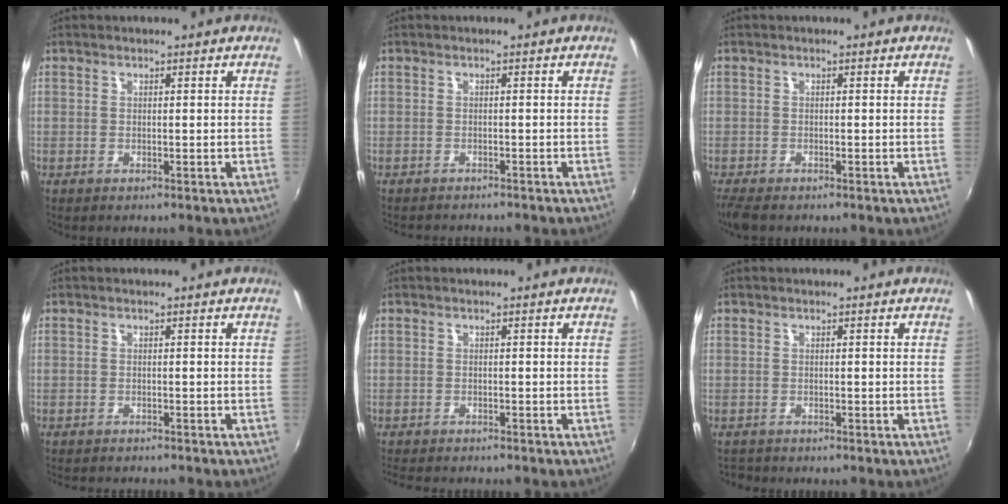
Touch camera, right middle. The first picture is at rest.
{"total": 3.4, "force": [-3.2, 0.7, 0.9], "torque": [-0.026, -0.012, -0.048]}
{"total": 4.0, "force": [-3.2, 1.1, 2.1], "torque": [-0.050, -0.021, -0.061]}
{"total": 2.5, "force": [-2.3, 0.4, 0.6], "torque": [-0.021, -0.013, -0.040]}
{"total": 4.3, "force": [-4.0, 0.8, 1.4], "torque": [-0.038, -0.017, -0.068]}
{"total": 1.6, "force": [-1.4, 0.6, 0.1], "torque": [-0.006, -0.006, -0.026]}